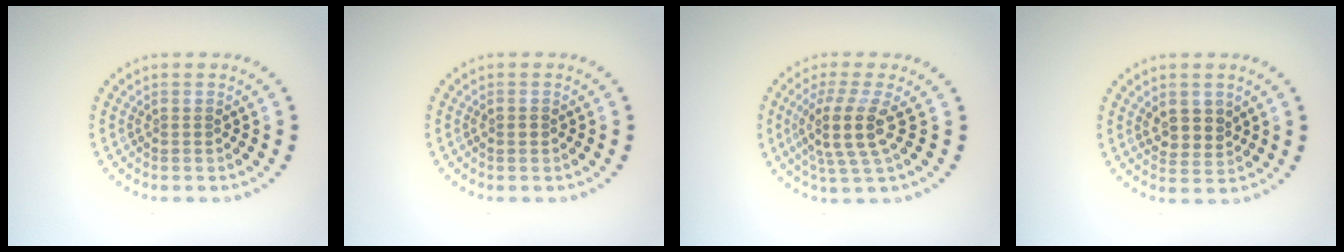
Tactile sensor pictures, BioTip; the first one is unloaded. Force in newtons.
{"total": 0.8, "press": 0.8, "slide": 0.1}
{"total": 4.1, "press": 3.1, "slide": 2.6}
{"total": 2.7, "press": 2.5, "slide": 0.8}